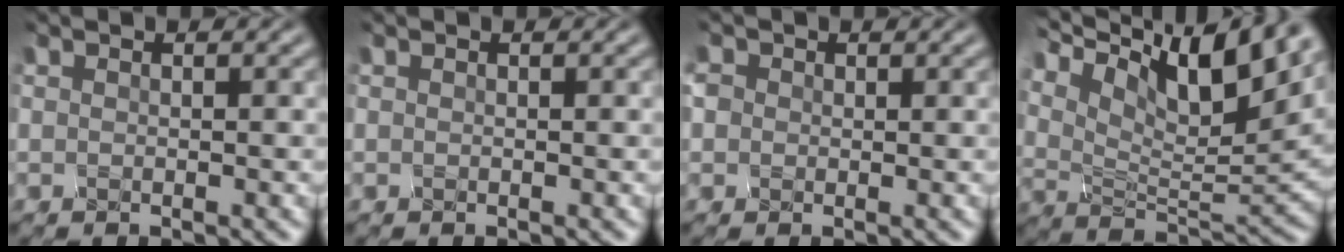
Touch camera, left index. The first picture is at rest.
{"total": 0.0}
{"total": 1.2, "force": [-0.7, 0.4, -0.9], "torque": [-0.012, -0.007, 0.011]}
{"total": 12.9, "force": [6.4, 5.3, 9.9], "torque": [-0.200, 0.028, 0.122]}